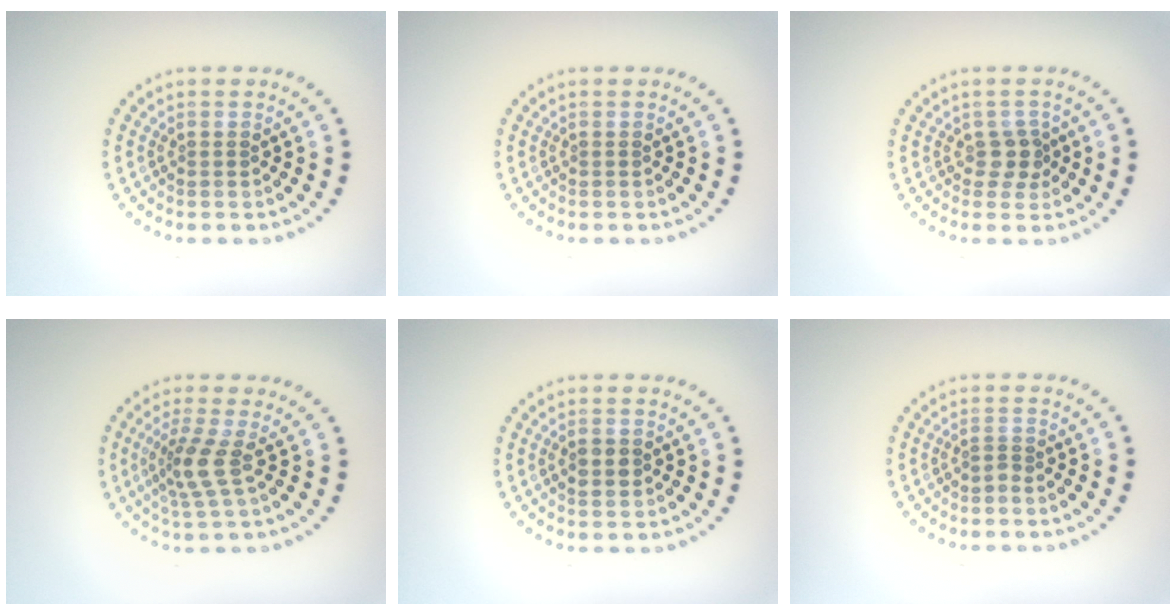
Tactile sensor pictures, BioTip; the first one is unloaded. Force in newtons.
{"total": 0.0}
{"total": 1.8, "press": 1.6, "slide": 0.8}
{"total": 2.9, "press": 2.2, "slide": 2.0}
{"total": 1.2, "press": 1.2, "slide": 0.1}
{"total": 0.7, "press": 0.4, "slide": 0.6}